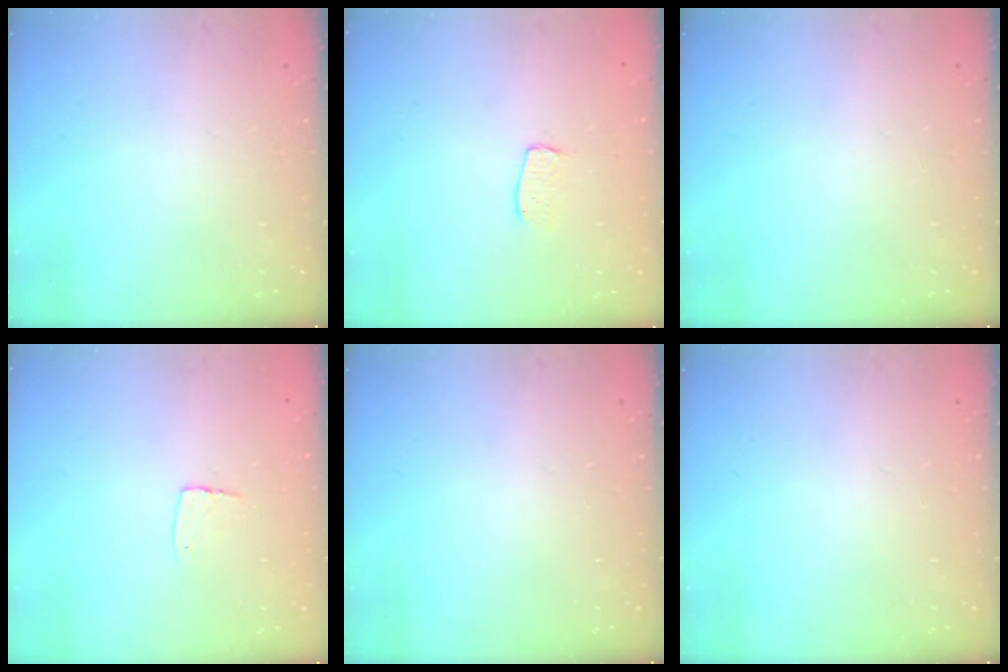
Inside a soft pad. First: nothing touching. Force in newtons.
{"total": 3.9, "press": 3.9, "slide": 0.3}
{"total": 0.0}
{"total": 5.3, "press": 5.3, "slide": 0.4}
{"total": 0.0}
{"total": 0.0}